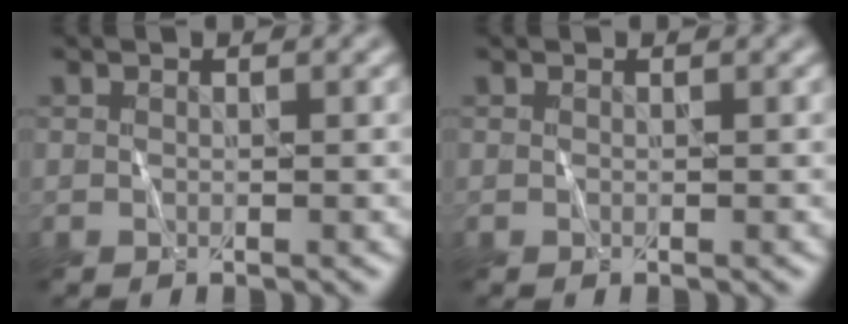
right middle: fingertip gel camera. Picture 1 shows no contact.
{"total": 0.0}